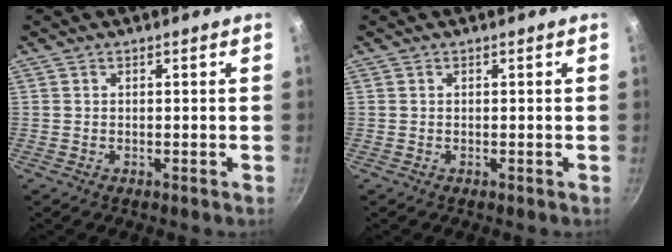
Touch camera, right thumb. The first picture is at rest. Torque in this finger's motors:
{"motor_torque": [0.00, 0.00, 0.06, 0.06, 0.00]}